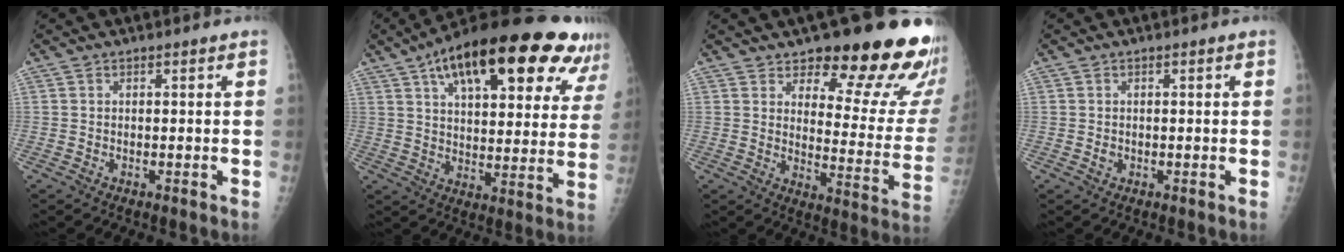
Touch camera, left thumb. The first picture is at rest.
{"total": 28.7, "force": [15.9, 10.9, 21.2], "torque": [-0.293, -0.006, 0.229]}
{"total": 21.3, "force": [15.2, 6.9, 13.2], "torque": [-0.121, -0.100, 0.190]}
{"total": 0.8, "force": [-0.1, 0.7, 0.4], "torque": [-0.002, 0.001, 0.001]}